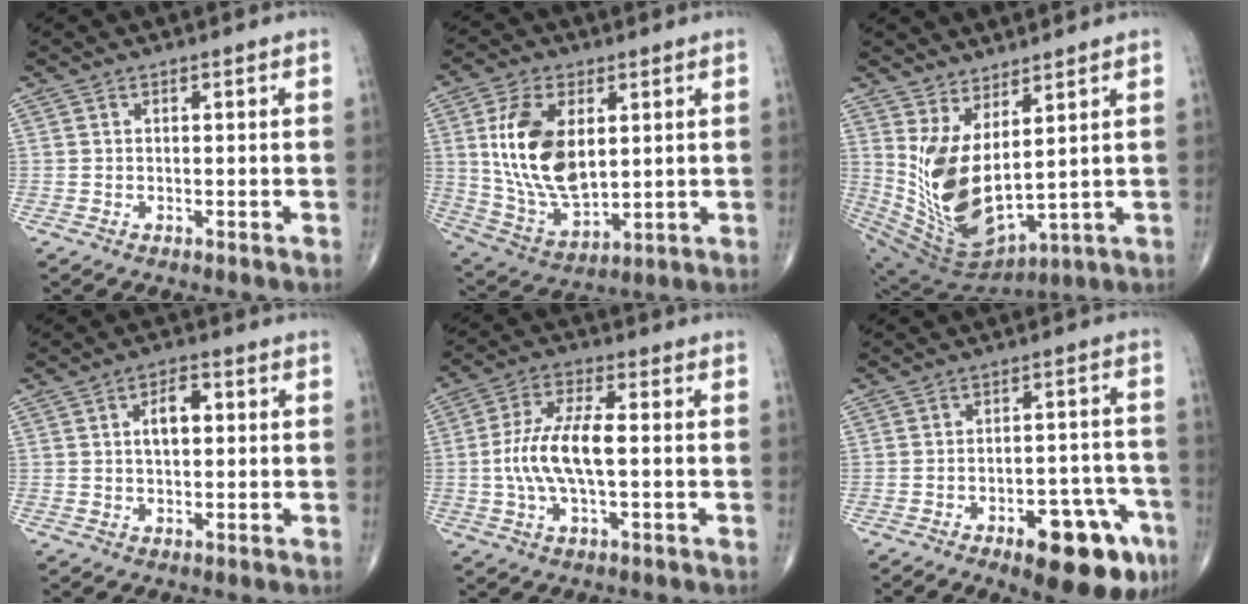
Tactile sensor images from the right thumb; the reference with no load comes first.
{"total": 16.7, "force": [3.2, 9.3, 13.5], "torque": [-0.246, -0.017, 0.072]}
{"total": 14.9, "force": [3.4, 6.2, 13.2], "torque": [-0.259, -0.054, 0.091]}
{"total": 5.2, "force": [0.9, 2.8, 4.3], "torque": [-0.067, 0.008, 0.012]}
{"total": 11.2, "force": [-0.7, 4.5, 10.3], "torque": [-0.216, 0.018, -0.016]}
{"total": 15.7, "force": [-8.1, 6.2, 12.0], "torque": [-0.111, 0.051, -0.099]}